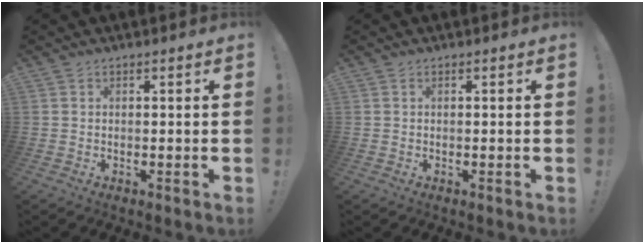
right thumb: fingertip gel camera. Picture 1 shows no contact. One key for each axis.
{"total": 0.0}